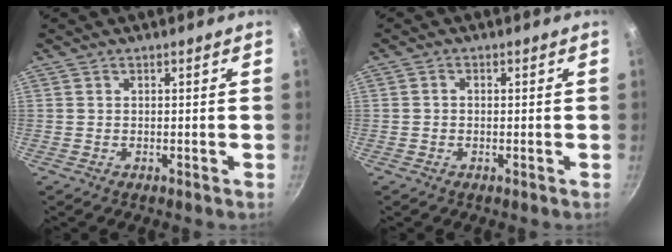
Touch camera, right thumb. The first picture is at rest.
{"total": 1.0, "force": [-0.2, 0.8, 0.5], "torque": [-0.009, 0.005, -0.004]}